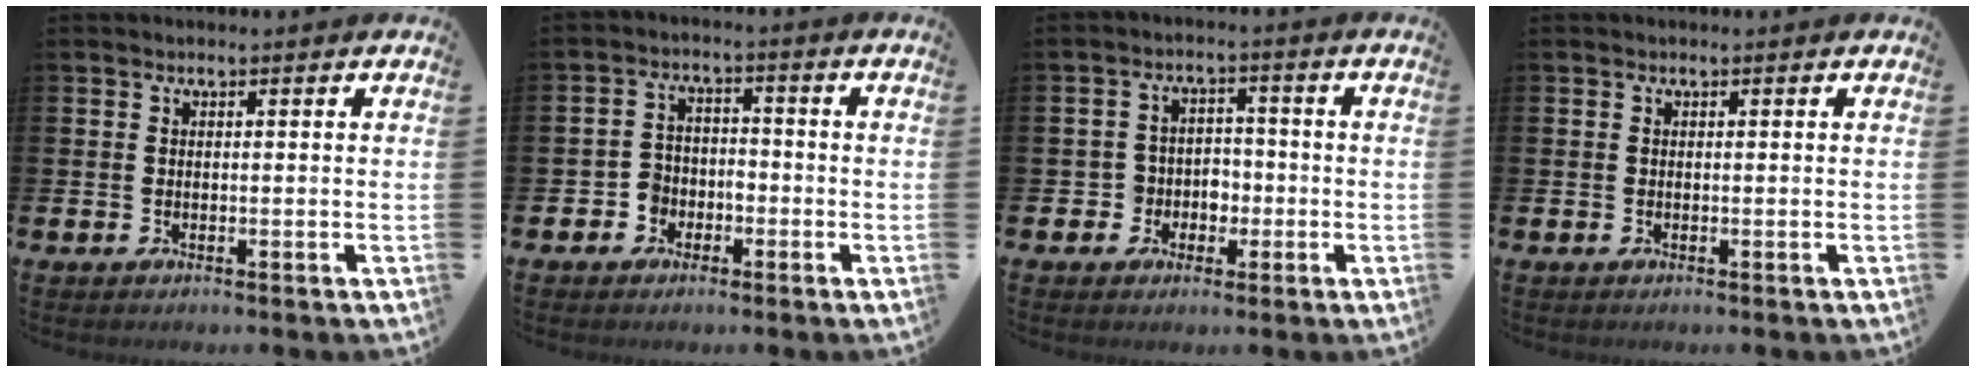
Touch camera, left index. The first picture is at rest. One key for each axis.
{"total": 3.3, "fx": -2.1, "fy": 2.5, "fz": 0.4, "tx": -0.017, "ty": 0.003, "tz": -0.048}
{"total": 3.8, "fx": -1.3, "fy": 3.6, "fz": 0.3, "tx": -0.015, "ty": 0.004, "tz": -0.035}
{"total": 0.0}